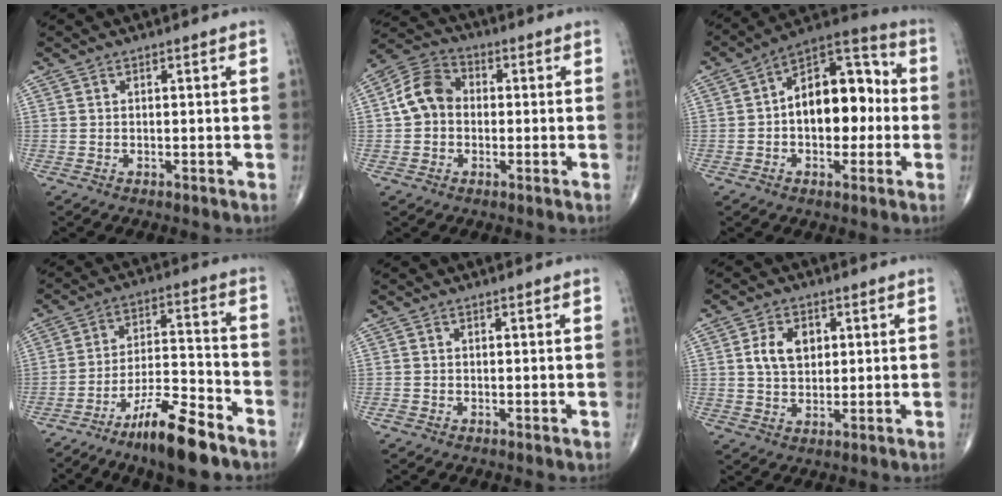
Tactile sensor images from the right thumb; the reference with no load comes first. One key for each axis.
{"total": 8.4, "fx": 0.0, "fy": 6.7, "fz": 5.0, "tx": -0.082, "ty": 0.028, "tz": -0.015}
{"total": 15.7, "fx": -0.4, "fy": 9.5, "fz": 12.5, "tx": -0.148, "ty": 0.041, "tz": -0.018}
{"total": 13.6, "fx": -9.4, "fy": 3.1, "fz": 9.4, "tx": -0.163, "ty": 0.070, "tz": -0.163}
{"total": 0.7, "fx": -0.3, "fy": 0.4, "fz": 0.5, "tx": -0.006, "ty": -0.001, "tz": -0.008}
{"total": 7.0, "fx": 1.7, "fy": 4.8, "fz": 4.8, "tx": -0.070, "ty": -0.004, "tz": 0.029}